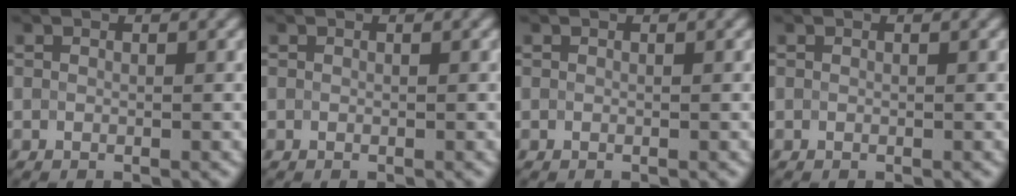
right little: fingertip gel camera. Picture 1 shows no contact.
{"total": 0.0}
{"total": 0.0}
{"total": 0.0}